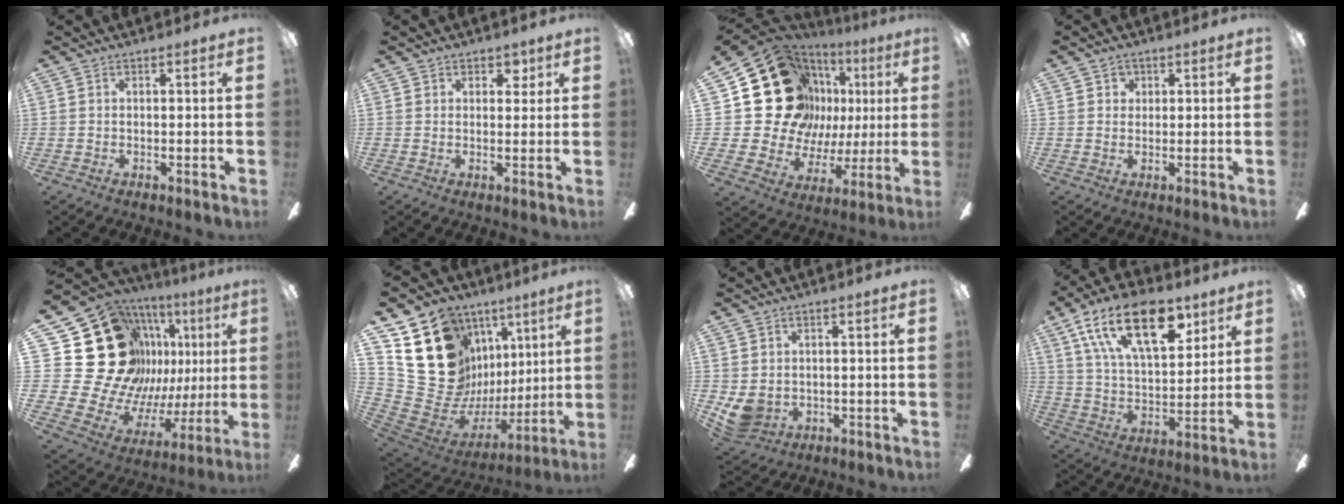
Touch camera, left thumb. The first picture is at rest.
{"total": 2.9, "force": [1.8, 2.1, 0.8], "torque": [0.004, -0.003, 0.028]}
{"total": 25.7, "force": [8.7, 20.3, 13.2], "torque": [-0.260, -0.044, 0.194]}
{"total": 2.4, "force": [1.2, 2.1, 0.4], "torque": [0.004, 0.001, 0.018]}
{"total": 32.3, "force": [11.0, 23.7, 18.9], "torque": [-0.361, -0.094, 0.266]}
{"total": 23.2, "force": [8.6, 18.7, 10.8], "torque": [-0.225, -0.069, 0.207]}
{"total": 6.2, "force": [-0.3, 5.4, 3.1], "torque": [-0.076, 0.004, -0.005]}
{"total": 22.8, "force": [12.5, 11.1, 15.6], "torque": [-0.269, -0.054, 0.213]}